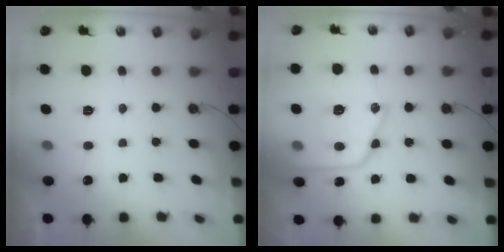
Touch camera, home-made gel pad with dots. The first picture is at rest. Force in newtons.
{"total": 21.2, "press": 21.2, "slide": 1.5}